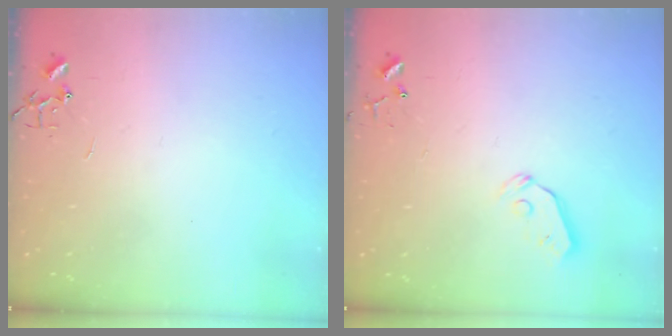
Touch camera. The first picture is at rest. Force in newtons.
{"total": 4.9, "press": 4.8, "slide": 0.8}